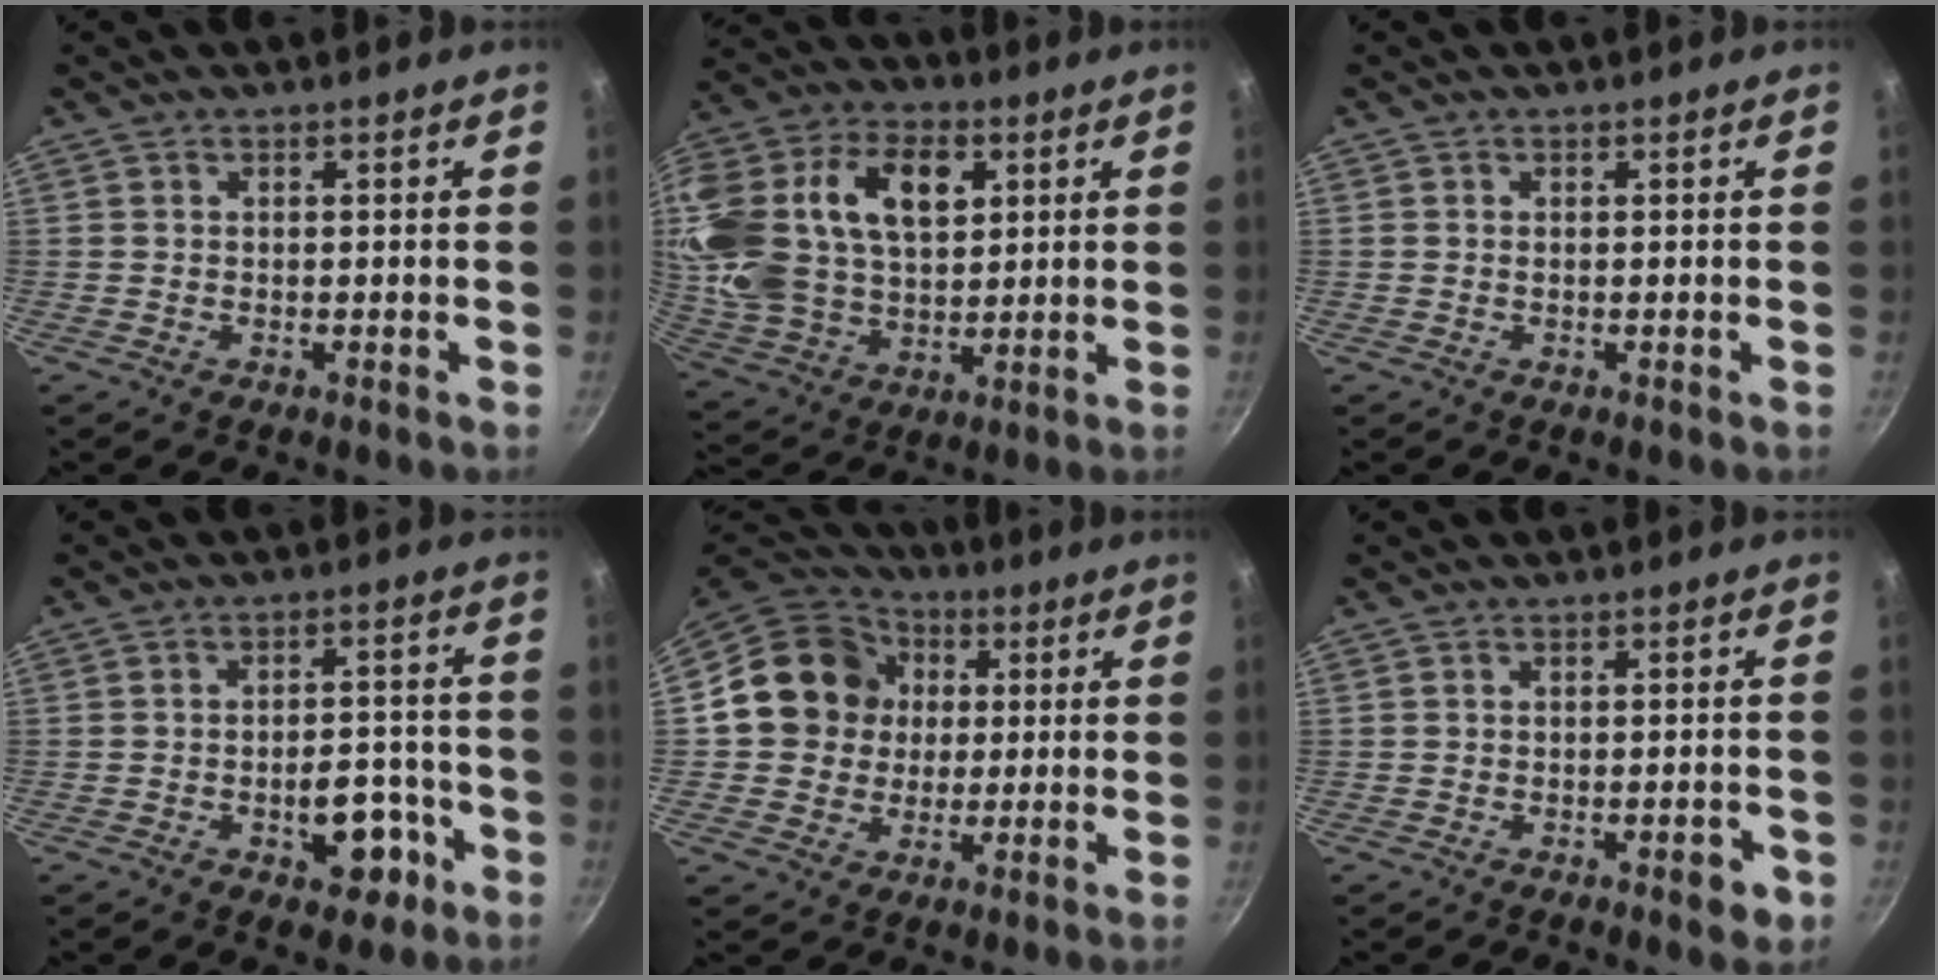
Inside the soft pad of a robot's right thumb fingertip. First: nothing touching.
{"total": 26.9, "force": [7.4, 17.7, 18.9], "torque": [-0.392, 0.016, 0.134]}
{"total": 0.0}
{"total": 9.0, "force": [-3.6, 5.2, 6.4], "torque": [-0.053, 0.029, -0.043]}
{"total": 14.9, "force": [2.1, 13.4, 6.3], "torque": [-0.081, 0.024, 0.023]}
{"total": 3.7, "force": [-1.6, 1.4, 3.0], "torque": [-0.029, 0.010, -0.017]}